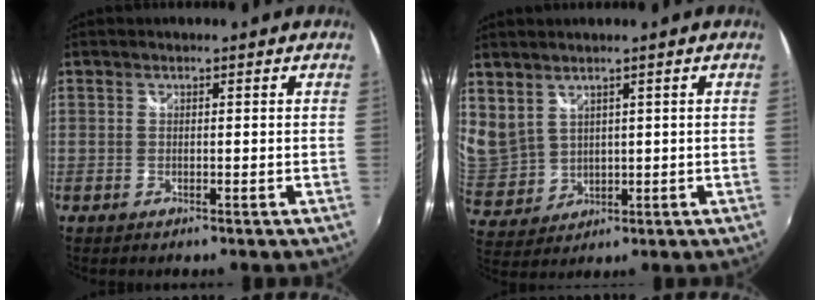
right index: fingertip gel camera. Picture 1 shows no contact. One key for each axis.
{"total": 9.0, "fx": 5.6, "fy": 6.0, "fz": 3.5, "tx": -0.089, "ty": 0.007, "tz": 0.136}